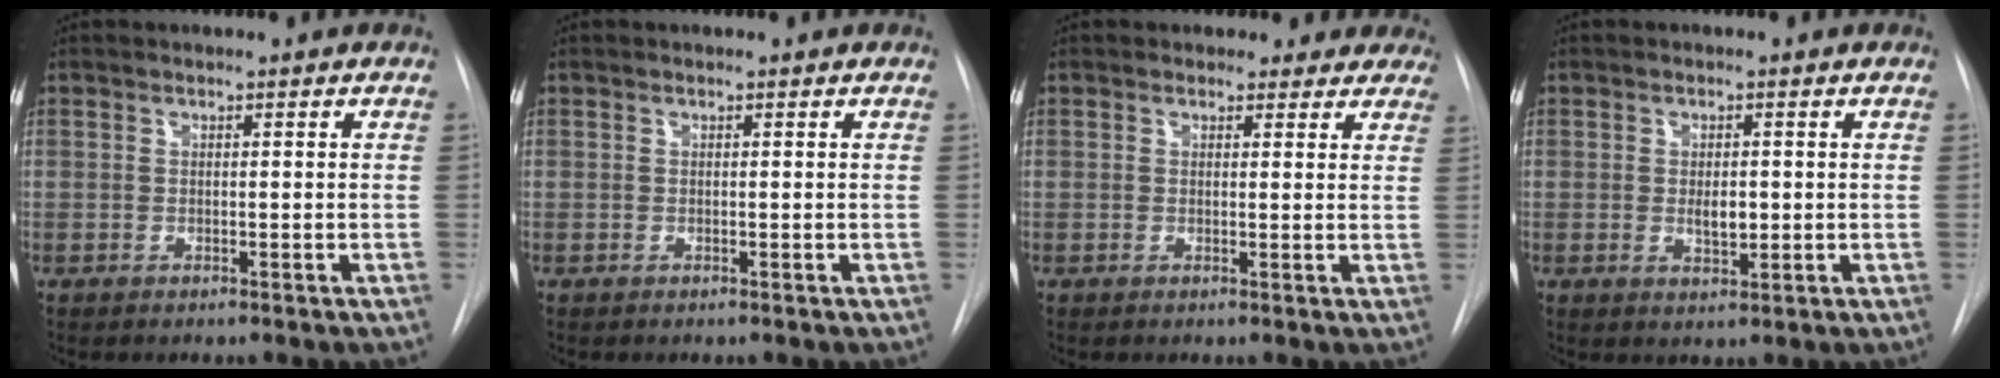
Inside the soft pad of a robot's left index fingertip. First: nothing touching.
{"total": 0.0}
{"total": 6.5, "force": [5.6, 3.2, 0.2], "torque": [0.032, -0.001, 0.038]}
{"total": 2.8, "force": [0.0, 1.3, 2.5], "torque": [-0.040, -0.003, 0.002]}